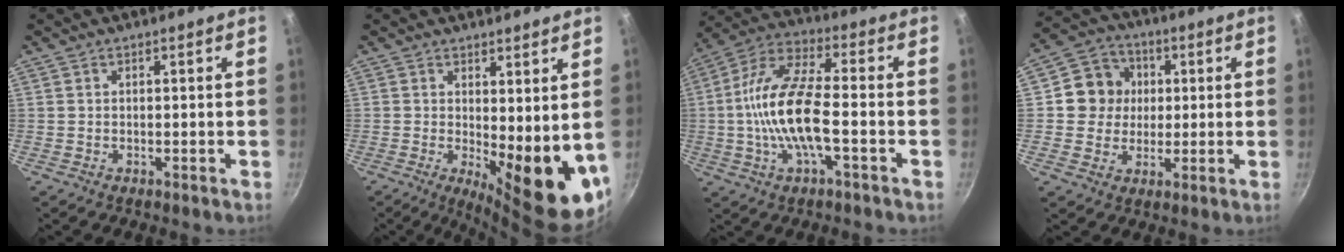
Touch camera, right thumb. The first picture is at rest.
{"total": 12.4, "force": [0.6, 4.4, 11.6], "torque": [-0.124, -0.028, 0.019]}
{"total": 15.1, "force": [-2.6, 5.3, 13.9], "torque": [-0.270, 0.034, -0.064]}
{"total": 9.4, "force": [1.3, 8.7, 3.1], "torque": [-0.014, 0.014, 0.010]}